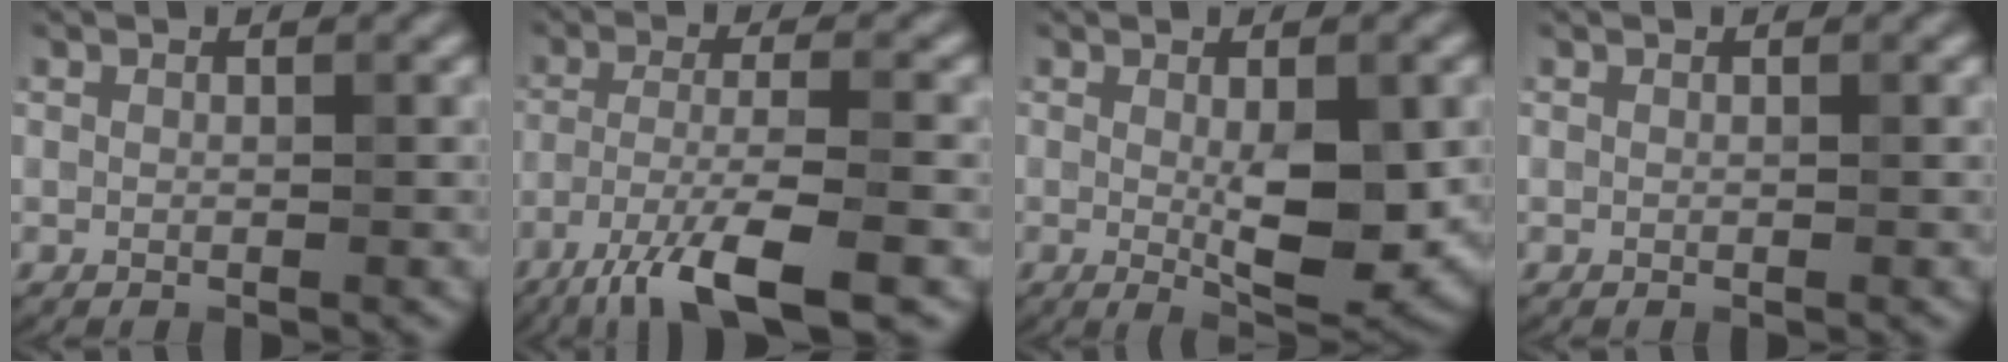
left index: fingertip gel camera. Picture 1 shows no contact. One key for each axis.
{"total": 8.0, "fx": -5.1, "fy": 1.4, "fz": 6.1, "tx": -0.099, "ty": -0.002, "tz": -0.095}
{"total": 6.3, "fx": -0.2, "fy": 1.7, "fz": 6.0, "tx": -0.096, "ty": -0.012, "tz": 0.002}
{"total": 0.0}